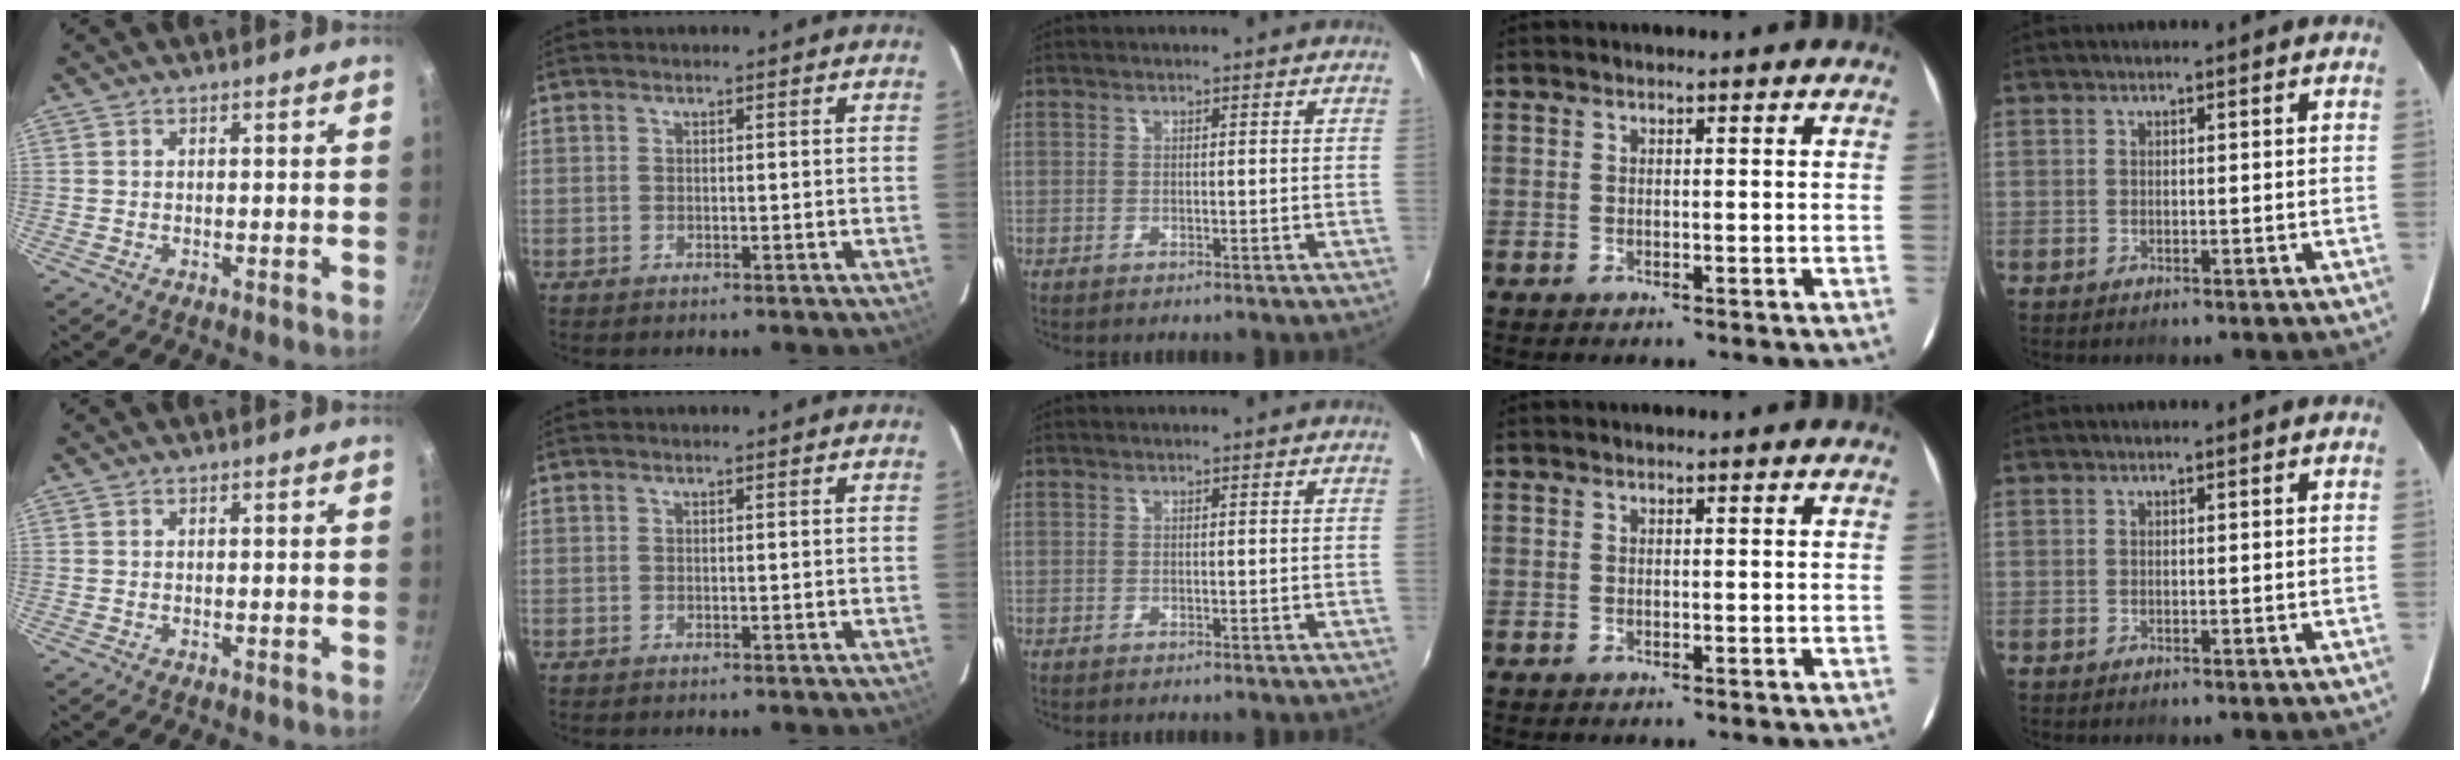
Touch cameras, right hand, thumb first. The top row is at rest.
{}